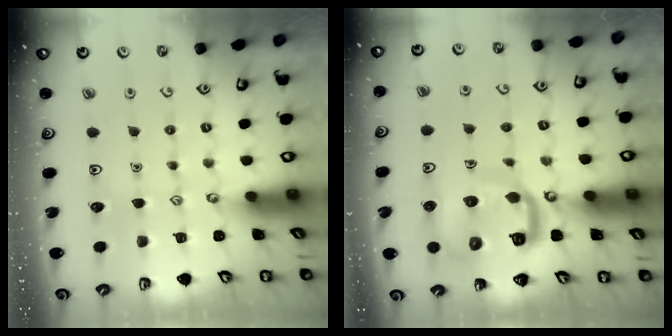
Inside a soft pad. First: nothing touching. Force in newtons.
{"total": 11.3, "press": 11.2, "slide": 1.3}